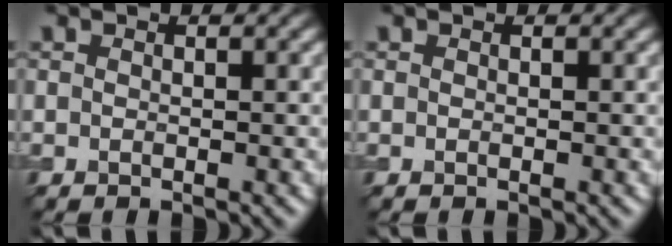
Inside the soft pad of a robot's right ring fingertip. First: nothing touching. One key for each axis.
{"total": 0.0}